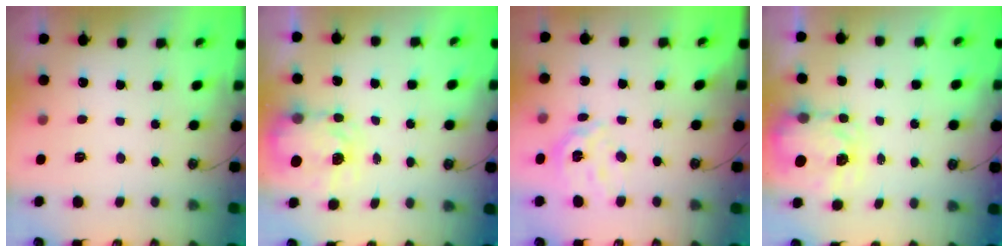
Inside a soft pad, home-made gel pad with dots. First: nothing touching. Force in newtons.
{"total": 4.9, "press": 4.9, "slide": 0.1}
{"total": 11.8, "press": 11.8, "slide": 0.9}
{"total": 3.8, "press": 3.7, "slide": 0.5}